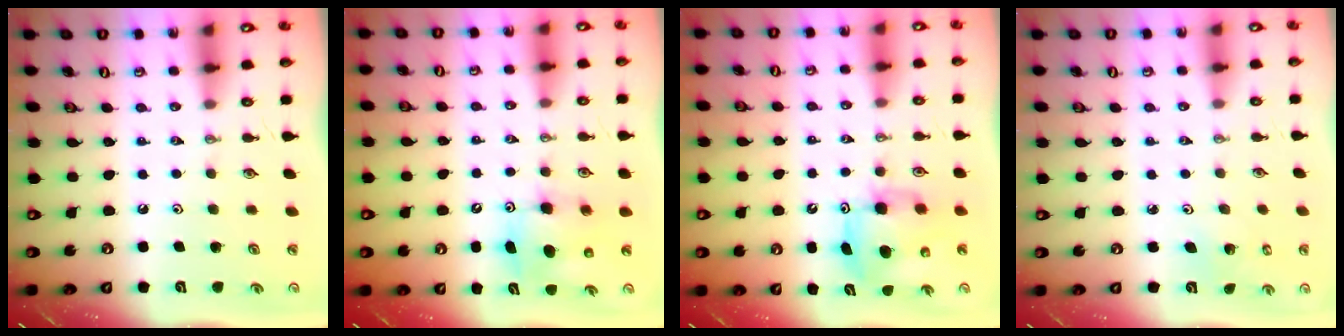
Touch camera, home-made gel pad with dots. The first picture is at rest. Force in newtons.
{"total": 8.0, "press": 7.7, "slide": 2.1}
{"total": 7.8, "press": 7.7, "slide": 0.4}
{"total": 2.8, "press": 2.8, "slide": 0.2}